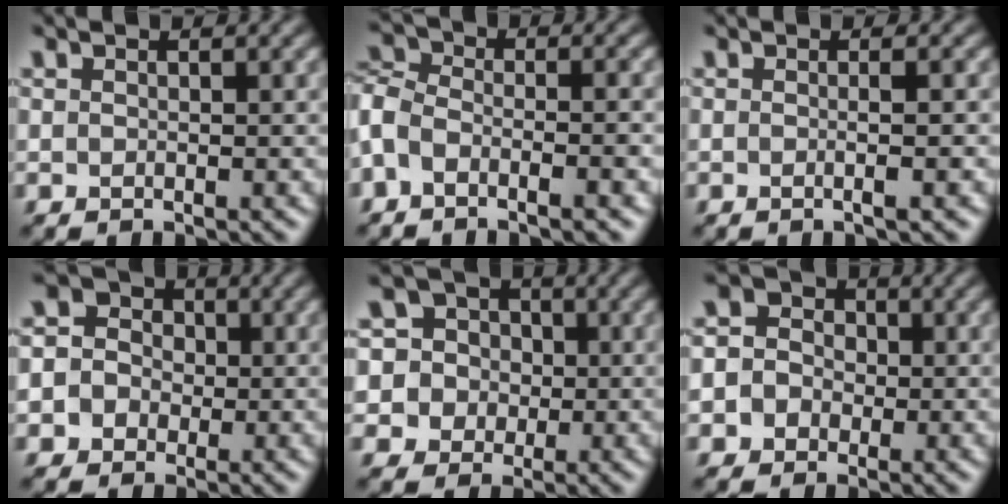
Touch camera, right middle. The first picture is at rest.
{"total": 5.7, "force": [-2.7, 2.8, 4.2], "torque": [-0.065, 0.010, -0.044]}
{"total": 2.5, "force": [0.0, 0.9, 2.3], "torque": [-0.017, -0.004, -0.018]}
{"total": 6.5, "force": [-0.8, 6.1, 2.1], "torque": [-0.034, 0.018, -0.045]}
{"total": 7.8, "force": [1.7, 7.3, 2.2], "torque": [-0.055, 0.042, 0.014]}
{"total": 5.9, "force": [-0.7, 5.5, 2.0], "torque": [-0.027, 0.020, -0.040]}